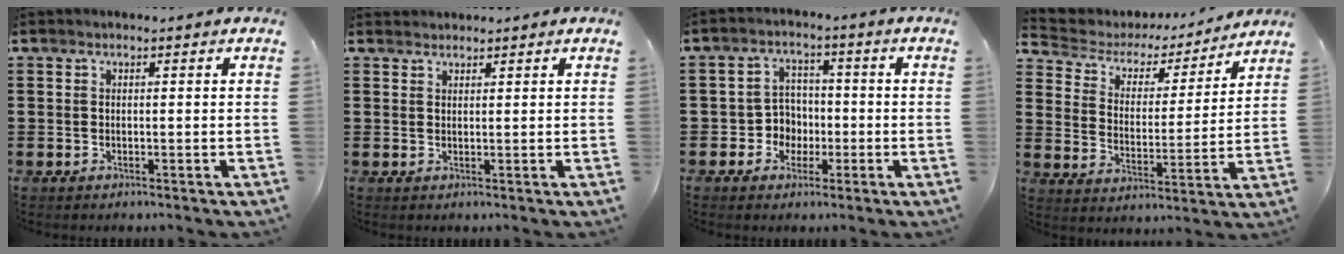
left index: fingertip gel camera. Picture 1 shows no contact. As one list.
[{"total": 1.2, "force": [1.2, 0.3, -0.1], "torque": [-0.001, 0.001, 0.024]}, {"total": 4.6, "force": [-1.4, 4.1, 1.3], "torque": [-0.039, 0.010, -0.029]}, {"total": 3.7, "force": [3.2, 1.7, 1.0], "torque": [-0.044, -0.021, 0.044]}]